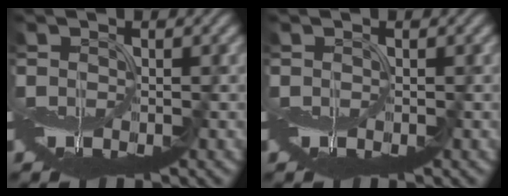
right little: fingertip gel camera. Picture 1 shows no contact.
{"total": 0.0}